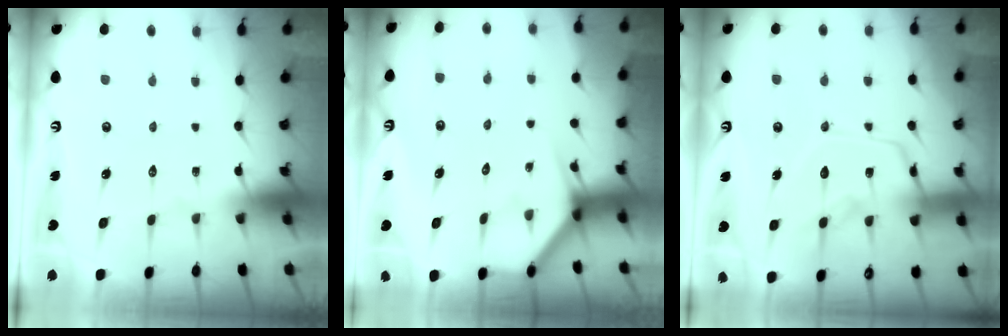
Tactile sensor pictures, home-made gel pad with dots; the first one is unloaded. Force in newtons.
{"total": 3.6, "press": 3.6, "slide": 0.3}
{"total": 14.2, "press": 14.1, "slide": 1.2}